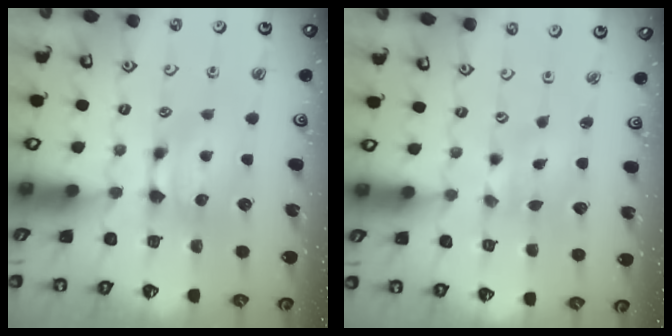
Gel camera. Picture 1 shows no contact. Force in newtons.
{"total": 3.4, "press": 3.2, "slide": 1.0}